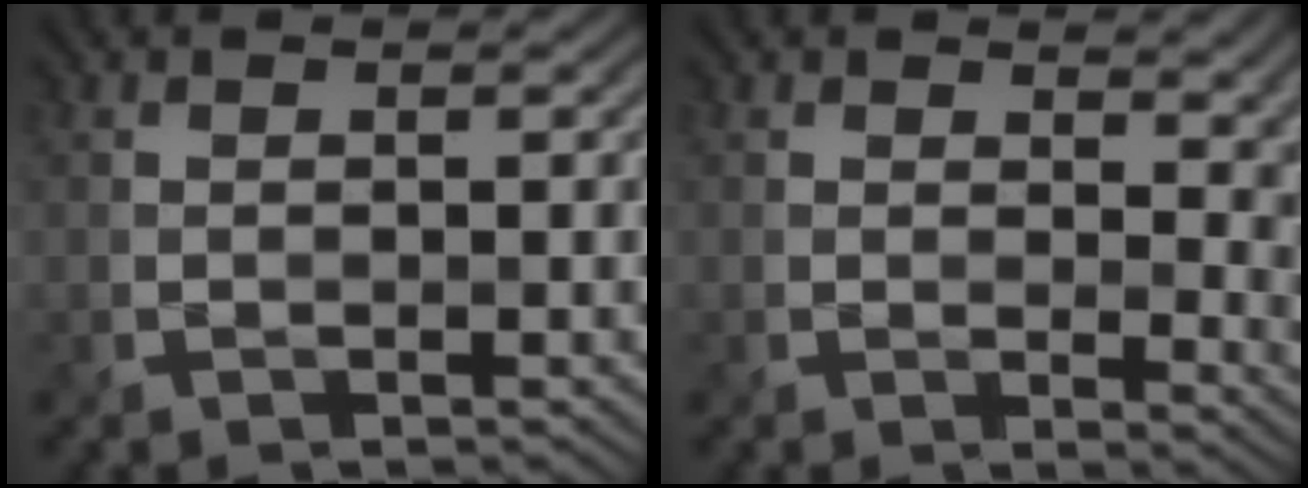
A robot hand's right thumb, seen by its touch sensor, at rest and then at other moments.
{"total": 7.2, "force": [2.8, 4.0, 5.3], "torque": [-0.062, -0.014, 0.062]}